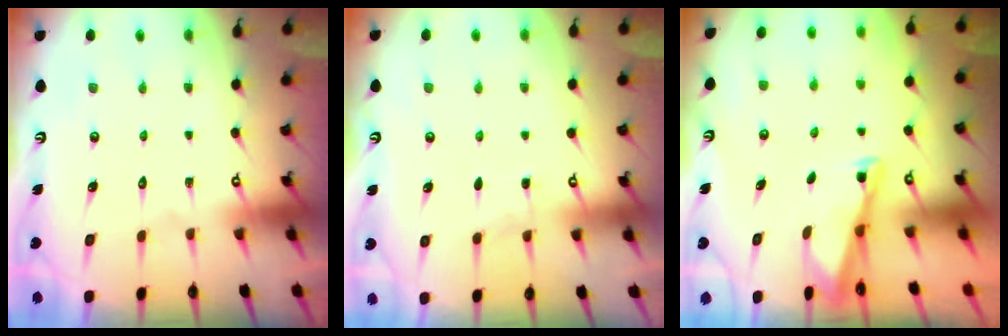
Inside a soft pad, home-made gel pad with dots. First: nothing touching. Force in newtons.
{"total": 4.0, "press": 4.0, "slide": 0.5}
{"total": 2.8, "press": 2.8, "slide": 0.3}